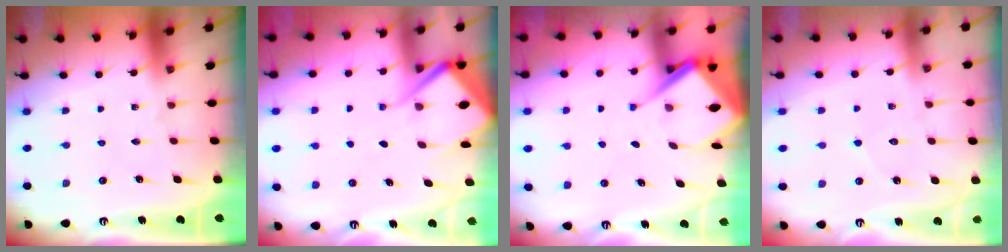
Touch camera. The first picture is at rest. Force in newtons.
{"total": 6.5, "press": 6.4, "slide": 0.7}
{"total": 8.9, "press": 8.9, "slide": 0.7}
{"total": 4.7, "press": 4.7, "slide": 0.5}